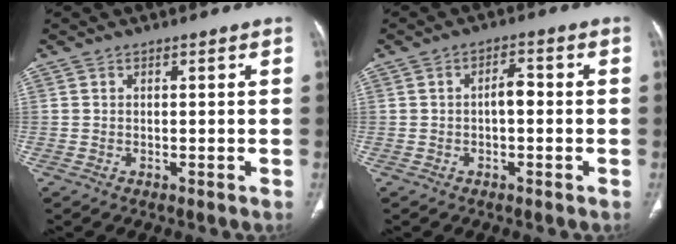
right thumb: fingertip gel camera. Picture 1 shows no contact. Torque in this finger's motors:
{"motor_torque": [-0.24, -0.04, 0.39, 0.01, -0.01]}